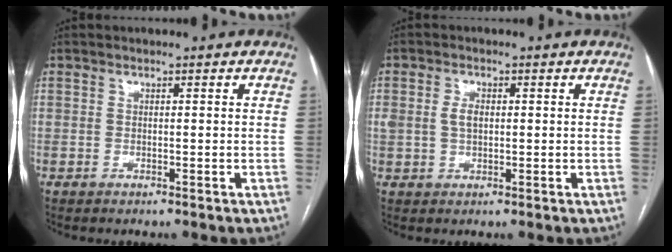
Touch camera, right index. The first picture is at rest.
{"total": 3.1, "force": [0.4, 1.9, 2.4], "torque": [-0.050, 0.009, 0.012]}